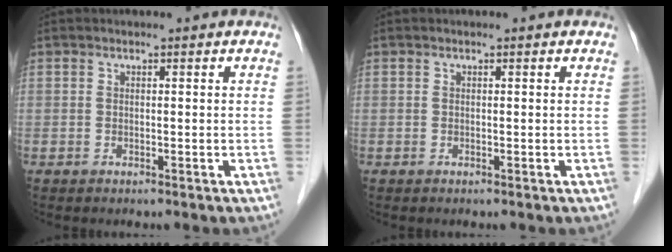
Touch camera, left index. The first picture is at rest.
{"total": 0.0}